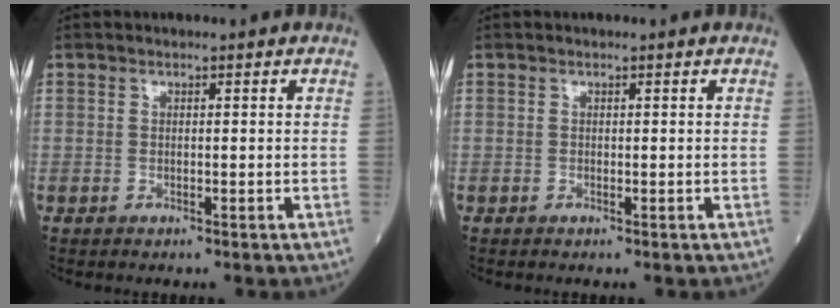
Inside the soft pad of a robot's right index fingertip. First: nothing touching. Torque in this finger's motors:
{"motor_torque": [0.00, 0.00, 0.00, 0.00]}